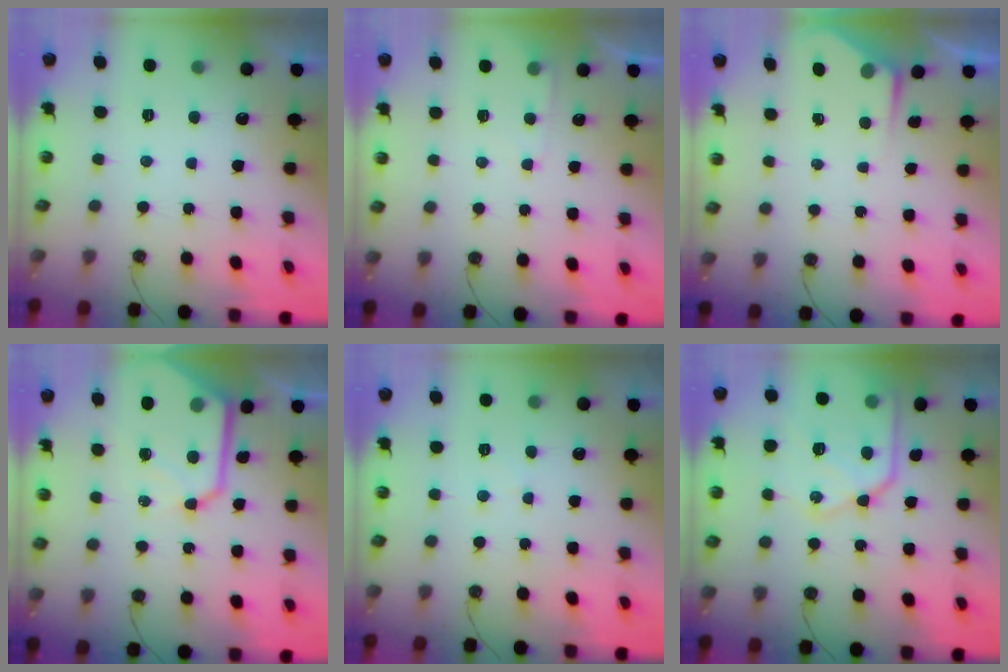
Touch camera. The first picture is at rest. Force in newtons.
{"total": 3.7, "press": 3.7, "slide": 0.4}
{"total": 2.3, "press": 2.3, "slide": 0.3}
{"total": 13.8, "press": 13.7, "slide": 1.5}
{"total": 4.0, "press": 4.0, "slide": 0.5}
{"total": 16.8, "press": 16.8, "slide": 0.8}